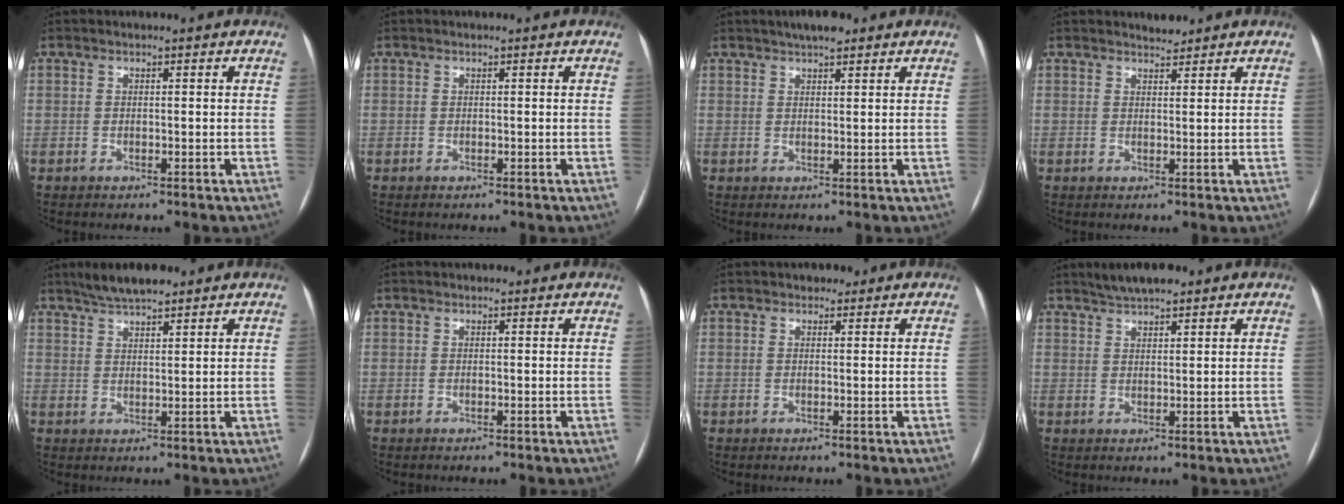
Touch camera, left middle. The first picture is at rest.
{"total": 0.0}
{"total": 3.9, "force": [2.9, 1.1, 2.3], "torque": [-0.040, 0.015, 0.047]}
{"total": 1.6, "force": [1.5, 0.3, 0.1], "torque": [-0.007, -0.001, 0.026]}
{"total": 6.0, "force": [4.9, 1.2, 3.1], "torque": [-0.060, 0.017, 0.087]}
{"total": 0.8, "force": [0.7, 0.4, 0.1], "torque": [-0.008, 0.012, 0.011]}
{"total": 1.5, "force": [1.0, 1.0, 0.3], "torque": [-0.005, 0.004, 0.012]}
{"total": 5.0, "force": [4.1, 1.2, 2.6], "torque": [-0.050, 0.019, 0.071]}